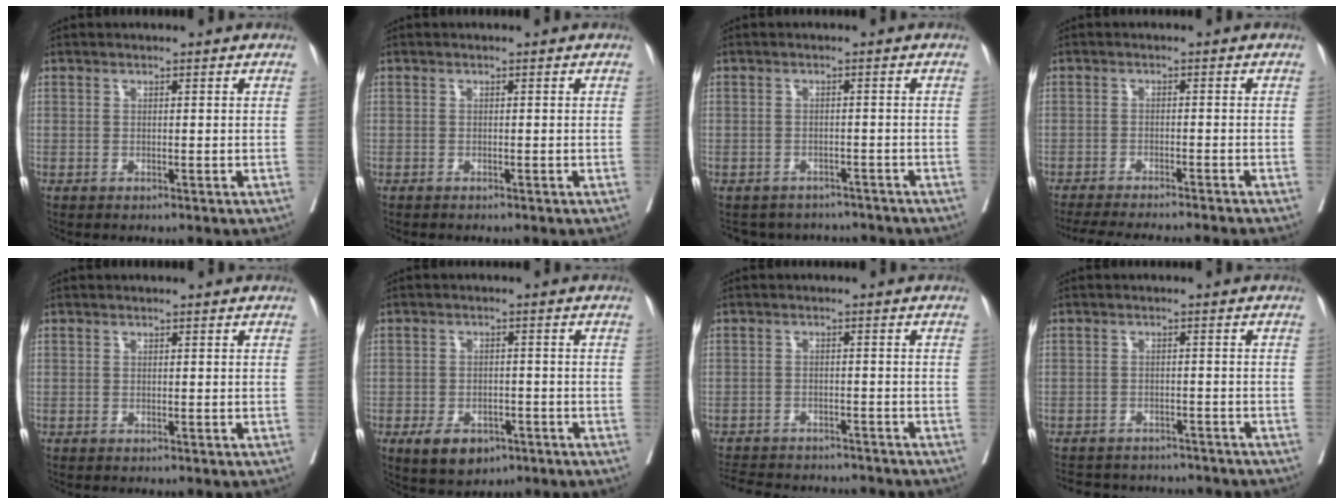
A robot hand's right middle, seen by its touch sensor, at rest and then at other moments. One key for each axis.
{"total": 0.7, "fx": -0.6, "fy": 0.1, "fz": 0.1, "tx": -0.004, "ty": -0.001, "tz": -0.013}
{"total": 7.3, "fx": -6.8, "fy": 2.5, "fz": 0.0, "tx": 0.006, "ty": 0.018, "tz": -0.081}
{"total": 14.4, "fx": -13.1, "fy": 0.2, "fz": 6.0, "tx": -0.079, "ty": -0.028, "tz": -0.180}
{"total": 0.0}
{"total": 6.6, "fx": -3.8, "fy": 4.0, "fz": 3.6, "tx": -0.056, "ty": 0.001, "tz": -0.053}
{"total": 14.0, "fx": -12.8, "fy": 3.6, "fz": 4.3, "tx": -0.095, "ty": -0.001, "tz": -0.171}
{"total": 13.6, "fx": -12.3, "fy": 4.4, "fz": 3.8, "tx": -0.075, "ty": 0.008, "tz": -0.149}